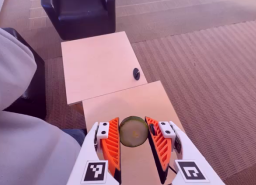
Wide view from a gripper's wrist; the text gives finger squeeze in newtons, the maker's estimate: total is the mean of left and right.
{"total": 10.9, "left": 11.4, "right": 10.3}